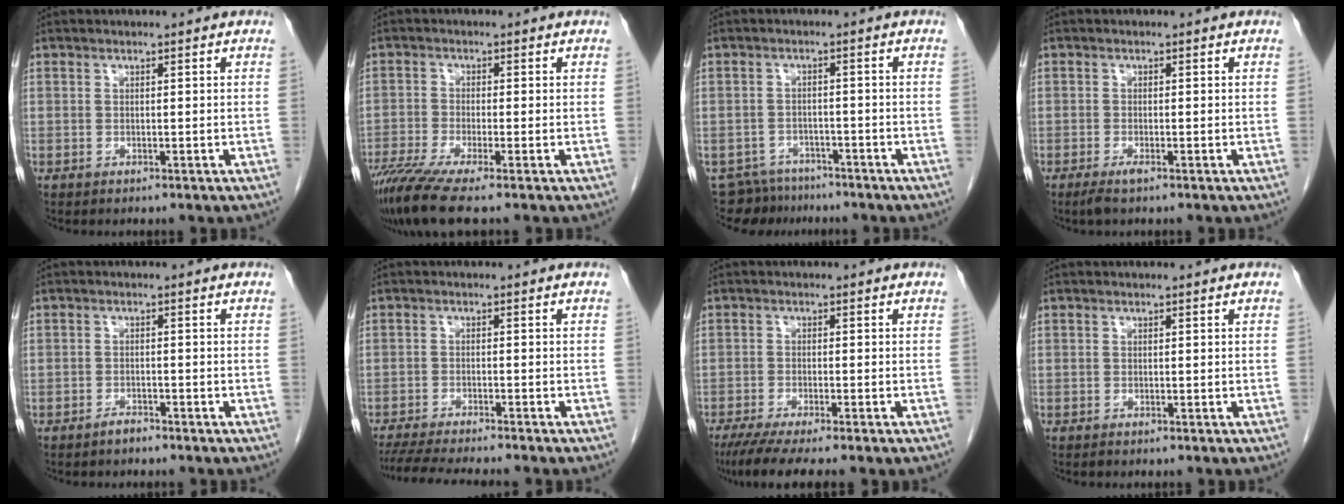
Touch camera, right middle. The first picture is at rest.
{"total": 7.1, "force": [-5.4, -0.2, 4.7], "torque": [-0.085, -0.021, -0.096]}
{"total": 6.8, "force": [-6.1, 3.0, 0.0], "torque": [0.005, 0.003, -0.089]}
{"total": 1.7, "force": [-1.2, 0.2, 1.2], "torque": [-0.028, -0.004, -0.022]}
{"total": 1.4, "force": [-1.3, 0.4, 0.4], "torque": [-0.008, 0.001, -0.020]}
{"total": 9.8, "force": [-8.7, 0.0, 4.4], "torque": [-0.062, -0.016, -0.137]}
{"total": 7.5, "force": [-5.8, 0.4, 4.7], "torque": [-0.071, -0.017, -0.091]}
{"total": 0.0}